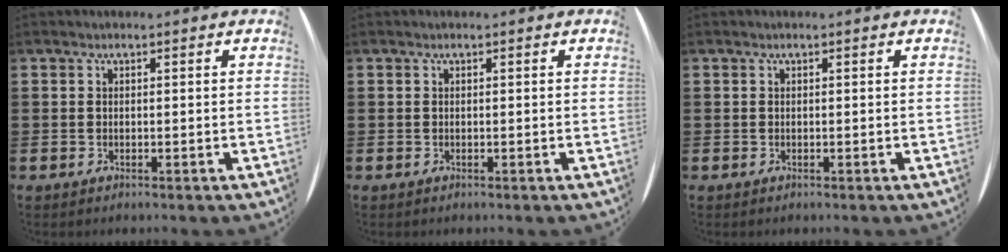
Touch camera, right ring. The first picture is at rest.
{"total": 0.0}
{"total": 0.0}